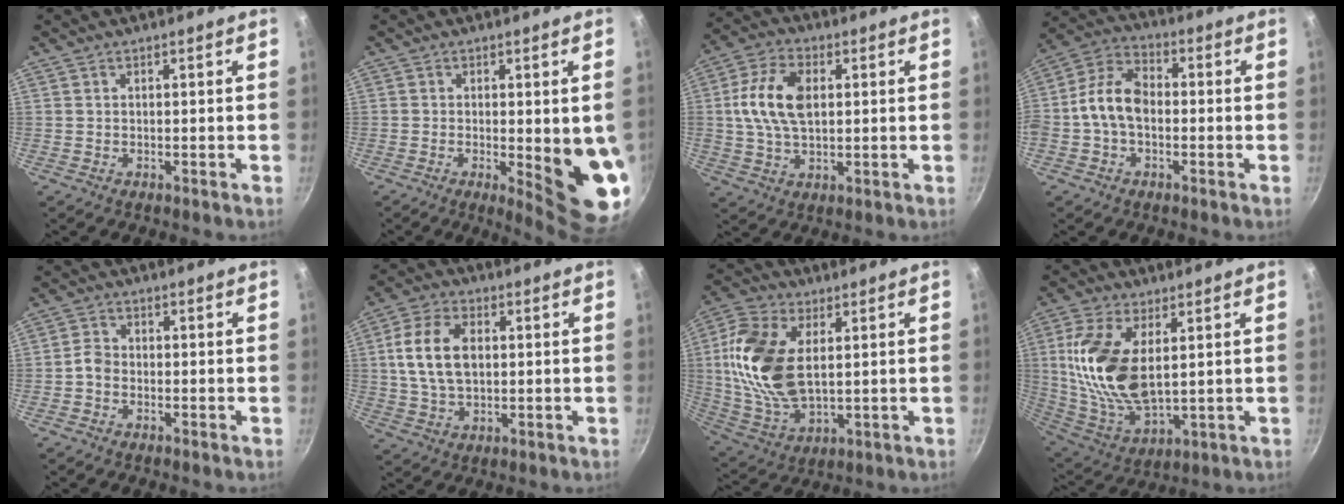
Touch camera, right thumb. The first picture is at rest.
{"total": 11.8, "force": [-1.4, 3.1, 11.3], "torque": [-0.119, -0.018, -0.009]}
{"total": 11.9, "force": [1.7, 7.0, 9.5], "torque": [-0.173, 0.012, 0.025]}
{"total": 10.2, "force": [-1.1, 6.9, 7.5], "torque": [-0.129, 0.036, -0.039]}
{"total": 2.4, "force": [-1.1, 1.7, 1.2], "torque": [-0.027, 0.018, -0.028]}
{"total": 11.7, "force": [1.5, 7.4, 8.9], "torque": [-0.159, 0.011, 0.024]}
{"total": 18.2, "force": [3.0, 10.5, 14.5], "torque": [-0.279, -0.004, 0.060]}
{"total": 17.9, "force": [3.5, 9.4, 14.9], "torque": [-0.292, -0.020, 0.077]}